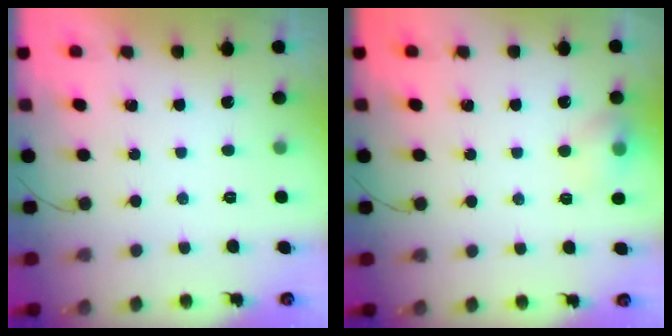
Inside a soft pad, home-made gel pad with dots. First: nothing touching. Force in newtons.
{"total": 7.9, "press": 7.7, "slide": 1.5}